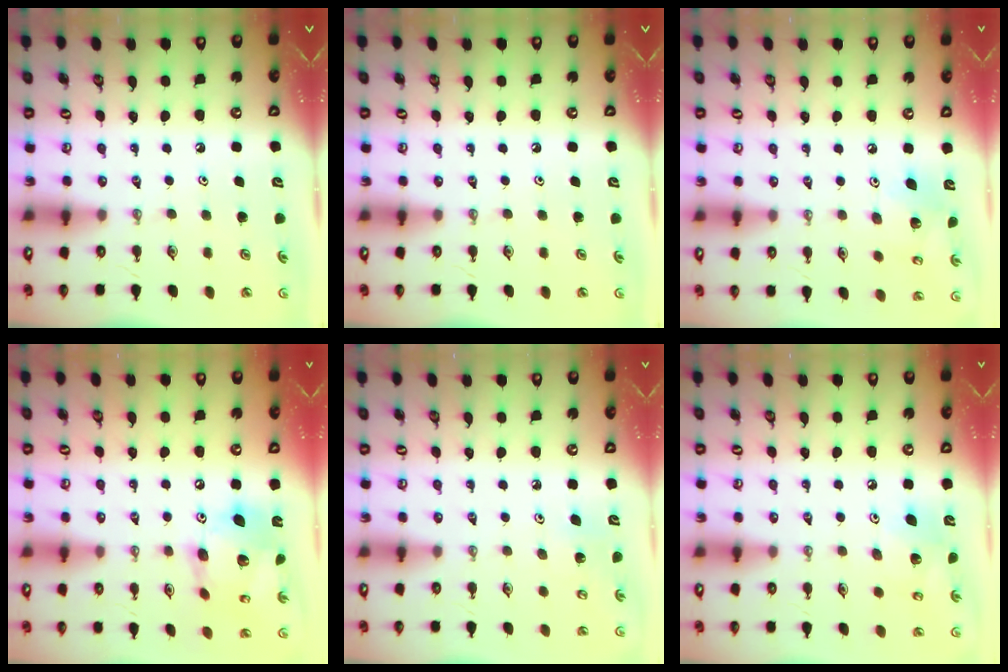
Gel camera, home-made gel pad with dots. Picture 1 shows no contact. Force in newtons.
{"total": 0.0}
{"total": 9.2, "press": 9.2, "slide": 0.6}
{"total": 16.4, "press": 16.3, "slide": 1.7}
{"total": 4.8, "press": 4.7, "slide": 0.6}
{"total": 10.1, "press": 9.7, "slide": 2.8}